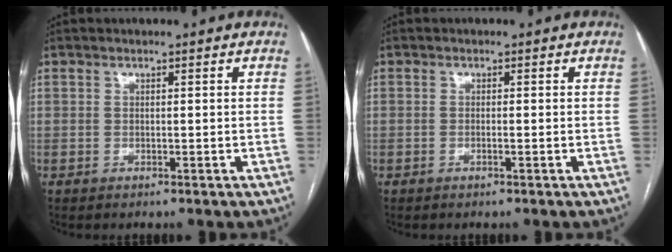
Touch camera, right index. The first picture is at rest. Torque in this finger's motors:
{"motor_torque": [-0.20, 0.10, -0.02, -0.01]}